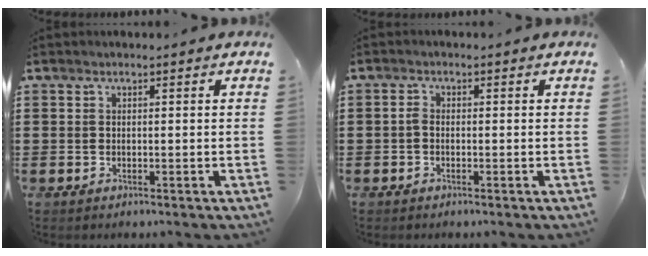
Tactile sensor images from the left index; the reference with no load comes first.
{"total": 1.0, "force": [-0.5, 0.5, 0.7], "torque": [-0.022, -0.003, -0.012]}